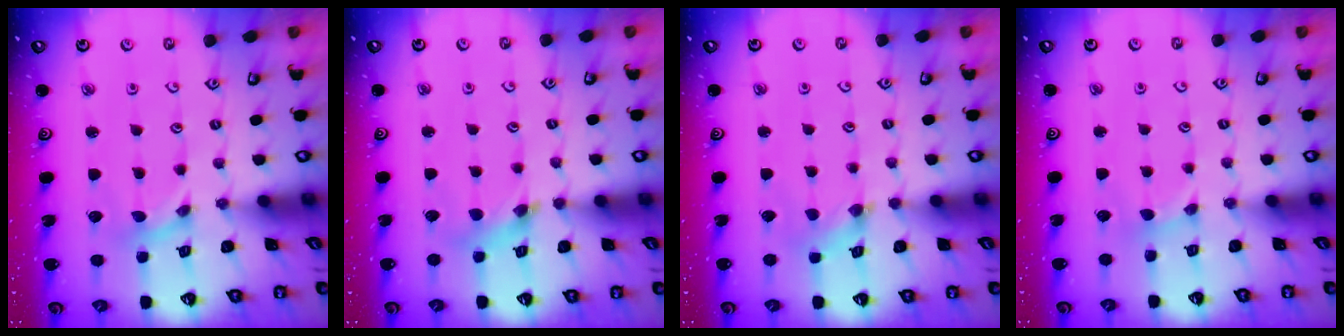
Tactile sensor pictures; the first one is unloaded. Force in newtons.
{"total": 6.2, "press": 6.2, "slide": 0.6}
{"total": 1.3, "press": 1.3, "slide": 0.3}
{"total": 1.7, "press": 1.7, "slide": 0.3}